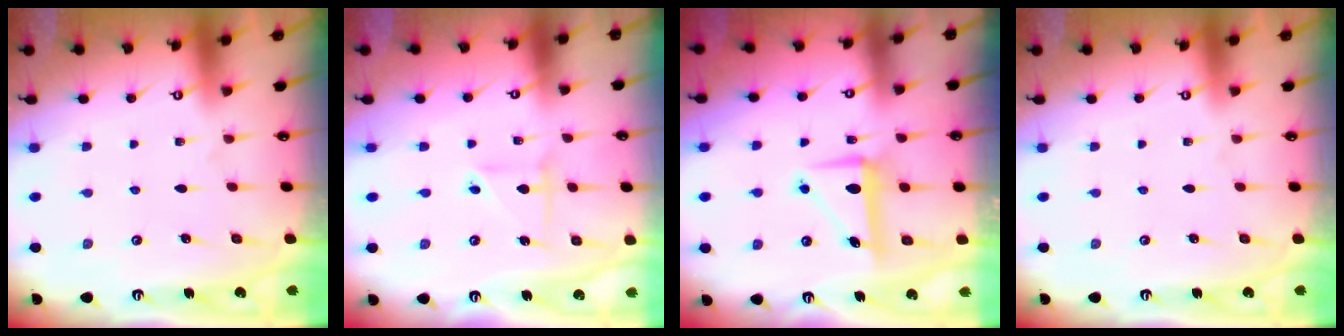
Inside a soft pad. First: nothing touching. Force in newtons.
{"total": 3.6, "press": 3.6, "slide": 0.7}
{"total": 8.5, "press": 8.4, "slide": 1.5}
{"total": 0.0}